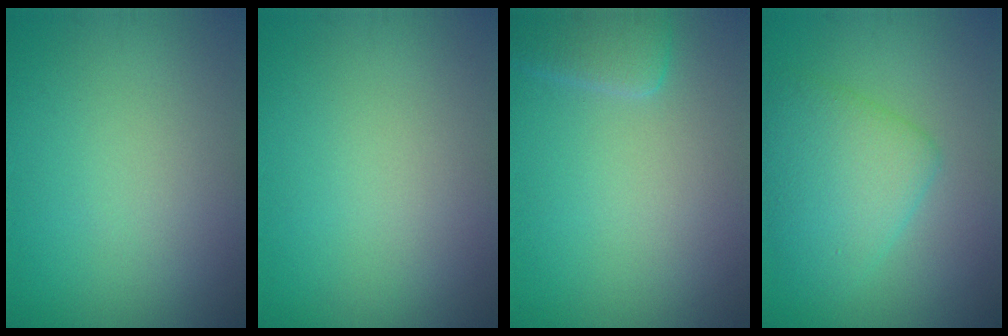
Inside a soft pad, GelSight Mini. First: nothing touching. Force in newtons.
{"total": 0.0}
{"total": 2.4, "press": 2.4, "slide": 0.2}
{"total": 4.8, "press": 4.8, "slide": 0.3}